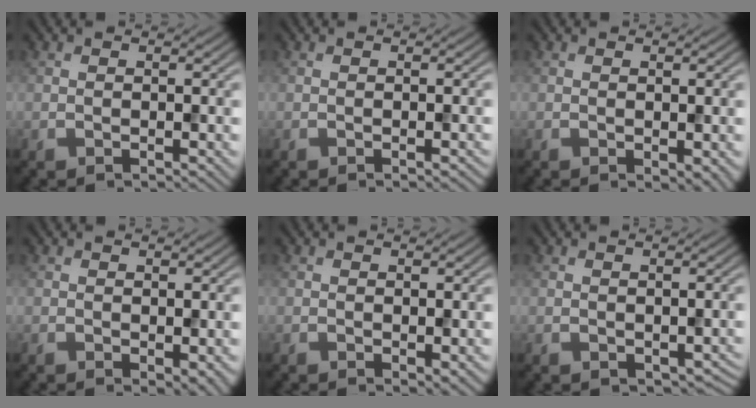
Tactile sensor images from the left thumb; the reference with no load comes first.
{"total": 0.6, "force": [-0.3, 0.0, 0.5], "torque": [-0.006, 0.000, -0.005]}
{"total": 1.7, "force": [-0.4, 0.9, 1.4], "torque": [-0.020, -0.010, -0.003]}
{"total": 2.1, "force": [-0.4, 1.1, 1.8], "torque": [-0.023, -0.009, -0.002]}
{"total": 1.0, "force": [-0.1, 0.5, 0.9], "torque": [-0.011, -0.006, 0.000]}
{"total": 1.4, "force": [-0.3, 1.0, 1.0], "torque": [-0.017, -0.009, 0.003]}